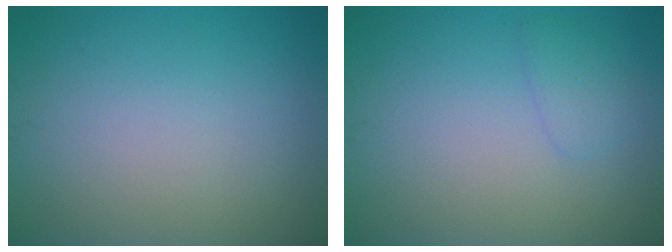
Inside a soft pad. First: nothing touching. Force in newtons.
{"total": 1.3, "press": 1.3, "slide": 0.0}